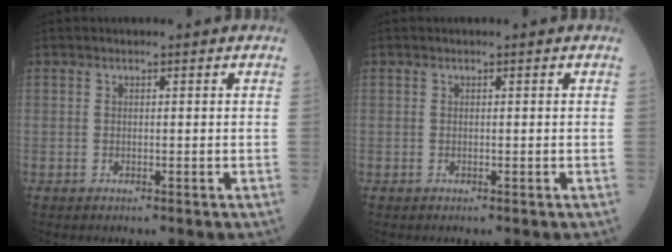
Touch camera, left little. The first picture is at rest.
{"total": 0.0}